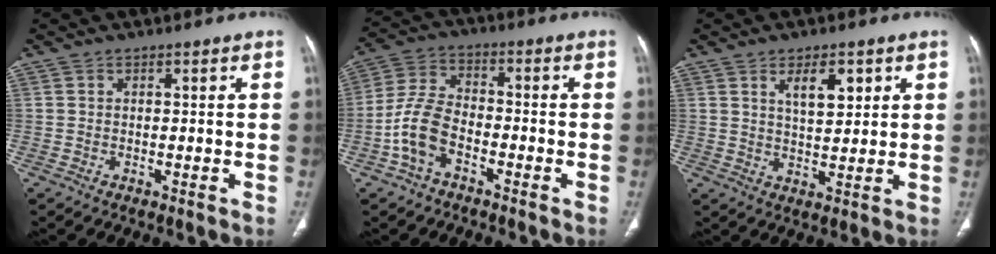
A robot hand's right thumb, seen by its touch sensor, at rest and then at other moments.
{"total": 8.7, "force": [-3.8, 5.1, 6.0], "torque": [-0.119, 0.033, -0.081]}
{"total": 6.4, "force": [2.9, 2.9, 5.0], "torque": [-0.063, -0.020, 0.051]}